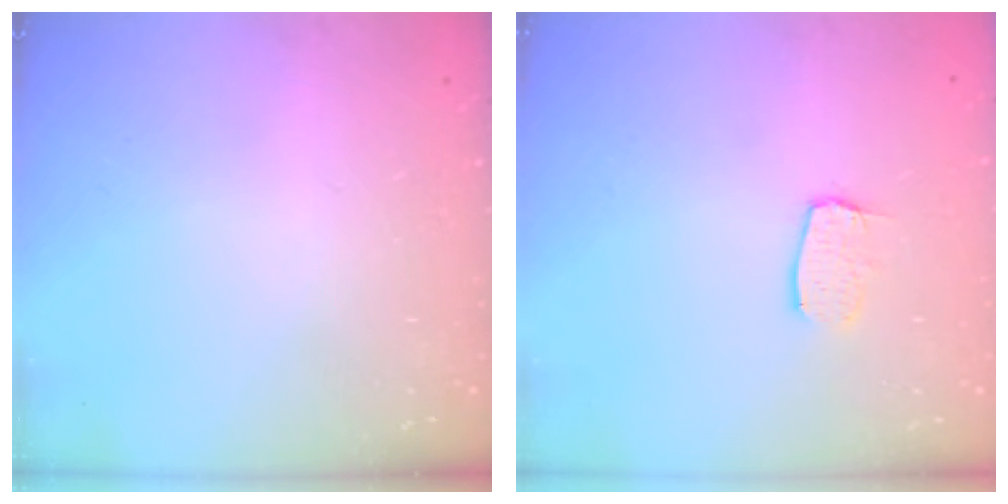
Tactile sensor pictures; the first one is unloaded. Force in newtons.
{"total": 6.1, "press": 6.1, "slide": 0.2}